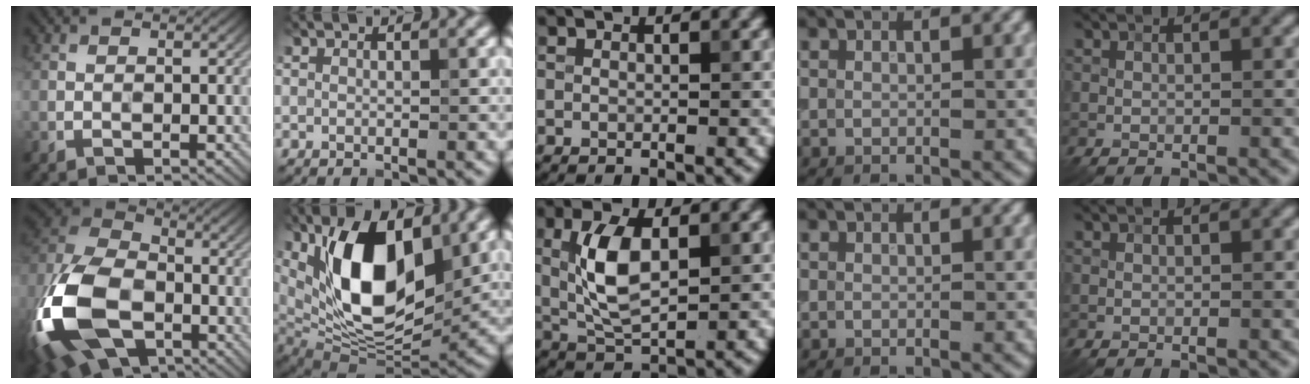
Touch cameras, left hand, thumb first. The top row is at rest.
{"thumb": {"total": 20.9, "force": [-7.2, 13.2, 14.6], "torque": [-0.369, -0.045, -0.136]}, "index": {"total": 12.8, "force": [3.7, 6.2, 10.6], "torque": [-0.175, -0.009, 0.067]}, "middle": {"total": 5.6, "force": [0.8, 2.7, 4.9], "torque": [-0.106, 0.005, 0.019]}}